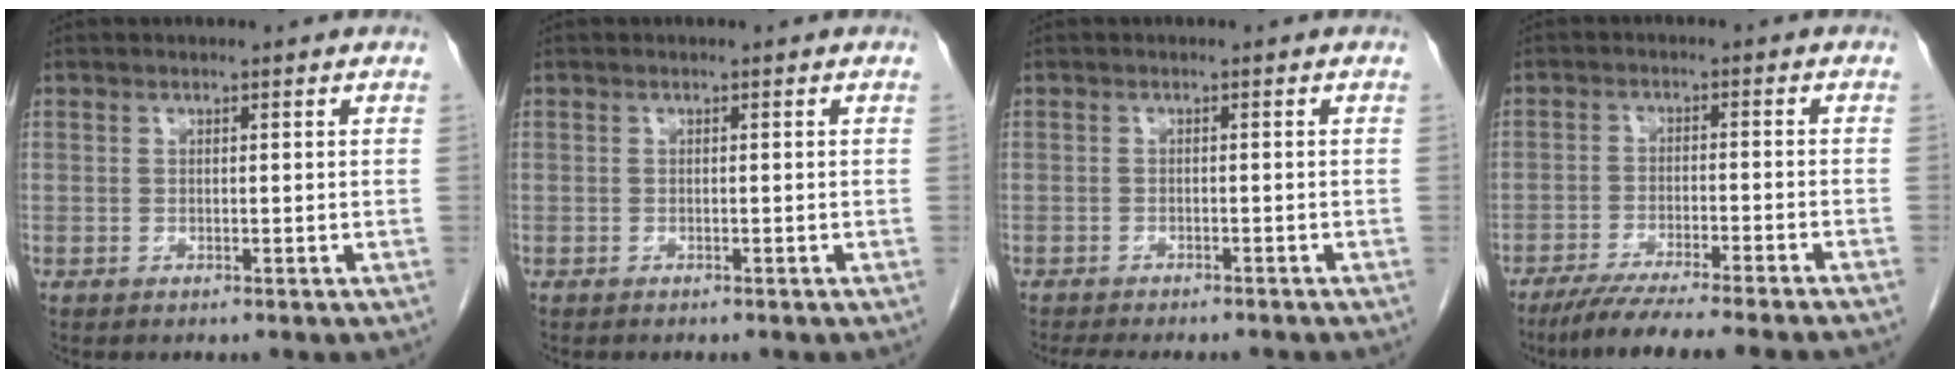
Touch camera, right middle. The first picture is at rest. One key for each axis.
{"total": 0.6, "fx": -0.6, "fy": 0.1, "fz": 0.3, "tx": -0.009, "ty": -0.001, "tz": -0.007}
{"total": 9.2, "fx": -8.1, "fy": 1.9, "fz": 4.0, "tx": -0.054, "ty": -0.010, "tz": -0.105}
{"total": 12.3, "fx": -10.5, "fy": -0.6, "fz": 6.5, "tx": -0.076, "ty": -0.030, "tz": -0.159}